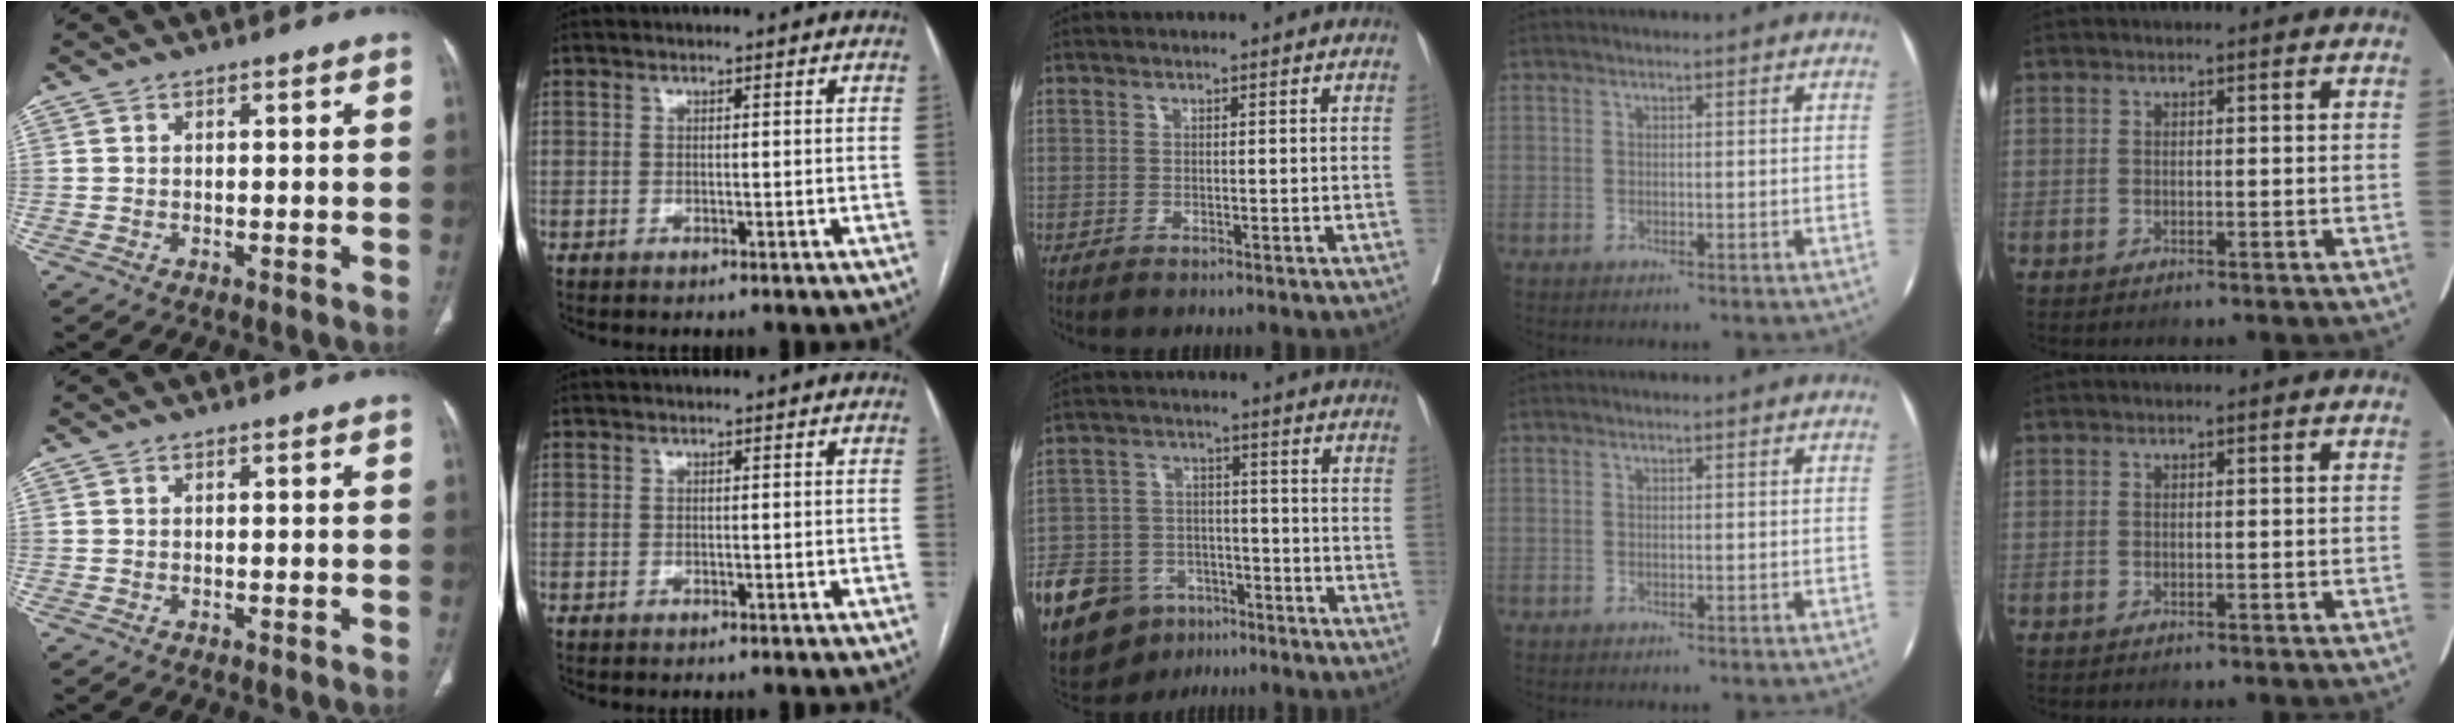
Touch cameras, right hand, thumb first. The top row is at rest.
{"middle": {"total": 19.4, "force": [-11.9, 12.1, 9.3], "torque": [-0.239, 0.002, -0.196]}}